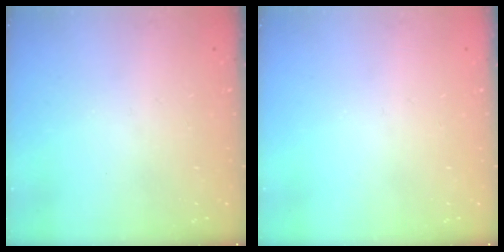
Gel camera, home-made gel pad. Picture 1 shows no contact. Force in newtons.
{"total": 0.0}